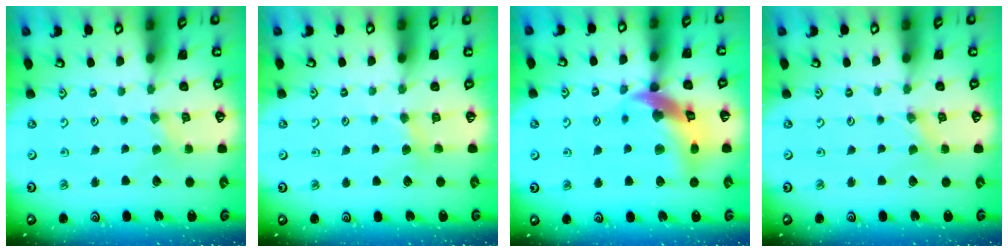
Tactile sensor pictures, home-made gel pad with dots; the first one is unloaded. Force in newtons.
{"total": 3.0, "press": 3.0, "slide": 0.2}
{"total": 16.2, "press": 16.1, "slide": 2.2}
{"total": 0.0}